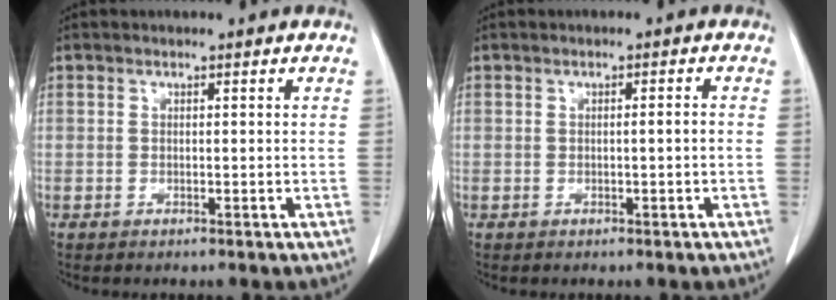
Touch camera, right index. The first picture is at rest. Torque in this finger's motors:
{"motor_torque": [0.26, -0.02, 0.16, 0.03]}